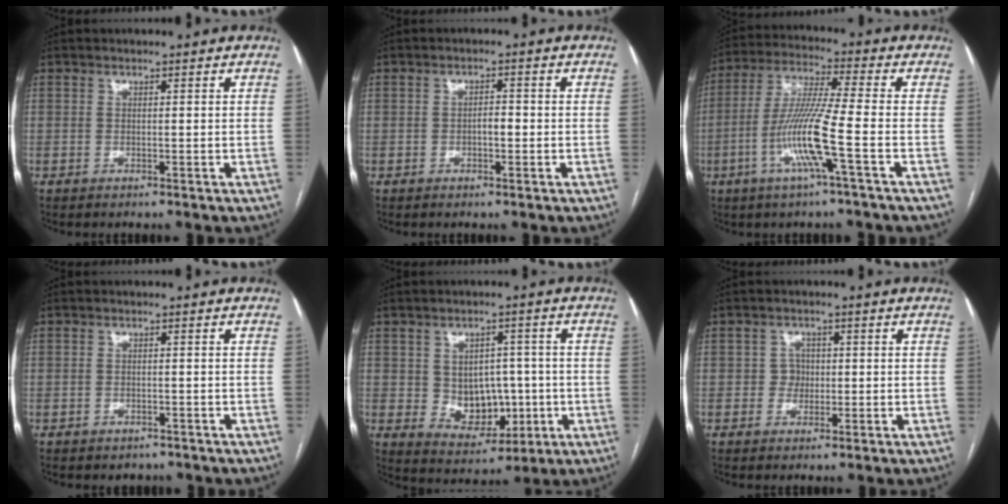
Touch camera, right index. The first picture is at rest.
{"total": 1.8, "force": [-0.5, 0.7, 1.6], "torque": [-0.022, 0.004, -0.009]}
{"total": 11.1, "force": [-3.7, -1.0, 10.5], "torque": [-0.213, -0.007, -0.078]}
{"total": 2.0, "force": [-1.6, 1.2, 0.2], "torque": [-0.007, 0.003, -0.020]}
{"total": 8.5, "force": [-0.5, 6.1, 5.9], "torque": [-0.085, 0.012, 0.010]}
{"total": 2.2, "force": [-0.2, 2.1, 0.6], "torque": [-0.002, 0.007, -0.005]}